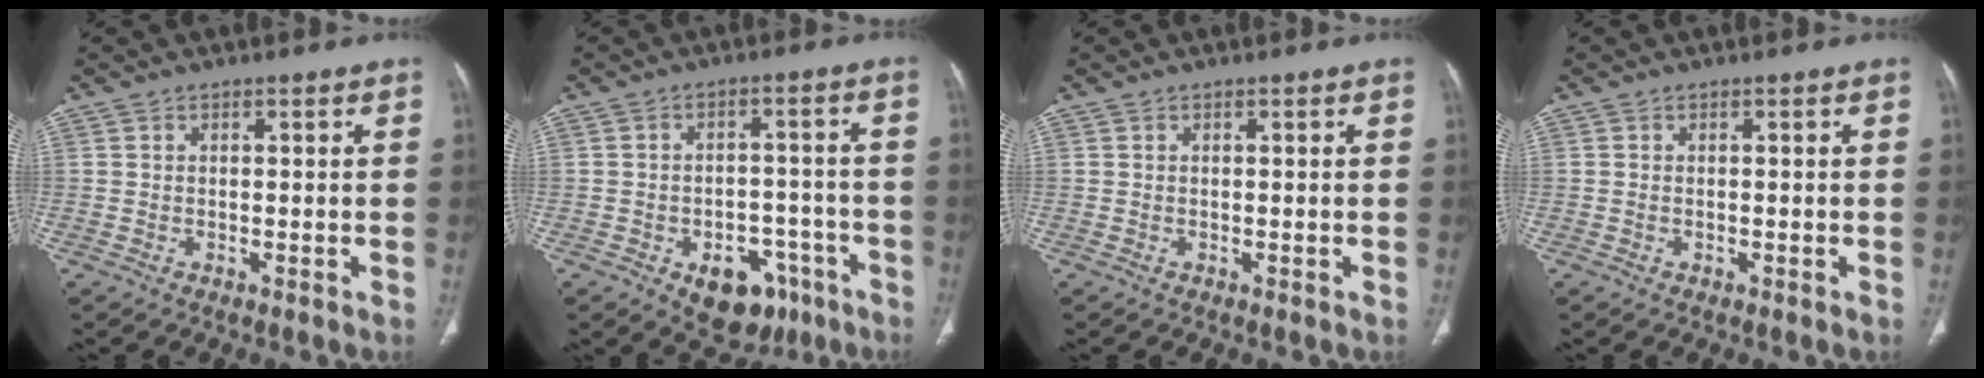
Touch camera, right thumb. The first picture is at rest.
{"total": 11.0, "force": [-5.9, 7.0, 6.0], "torque": [-0.044, 0.039, -0.072]}
{"total": 0.0}
{"total": 0.0}